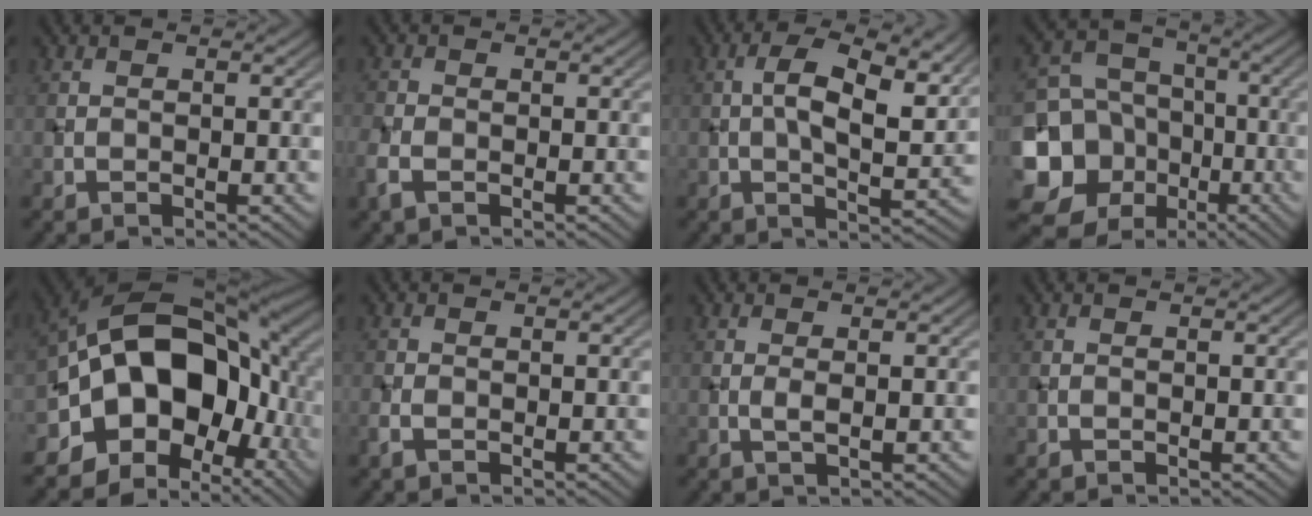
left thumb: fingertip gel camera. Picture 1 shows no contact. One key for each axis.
{"total": 2.8, "fx": -1.4, "fy": 1.7, "fz": 1.8, "tx": -0.052, "ty": -0.005, "tz": -0.034}
{"total": 9.4, "fx": 2.4, "fy": 4.0, "fz": 8.2, "tx": -0.148, "ty": -0.003, "tz": 0.041}
{"total": 15.6, "fx": -4.0, "fy": 13.8, "fz": 6.0, "tx": -0.189, "ty": -0.023, "tz": -0.079}
{"total": 16.6, "fx": -2.5, "fy": 11.8, "fz": 11.4, "tx": -0.183, "ty": -0.001, "tz": -0.048}
{"total": 1.6, "fx": -0.8, "fy": 1.0, "fz": 1.0, "tx": -0.029, "ty": -0.003, "tz": -0.018}
{"total": 1.2, "fx": 0.2, "fy": 0.2, "fz": 1.2, "tx": -0.027, "ty": 0.002, "tz": 0.003}
{"total": 0.0}